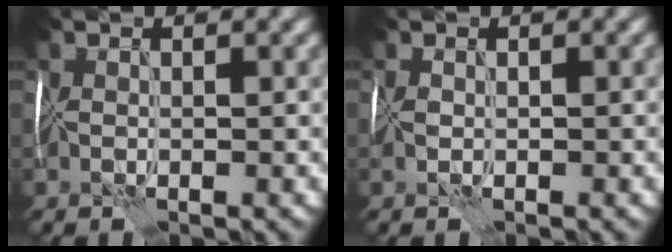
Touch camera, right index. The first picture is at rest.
{"total": 1.2, "force": [-0.3, 0.8, 0.8], "torque": [-0.018, -0.002, -0.007]}